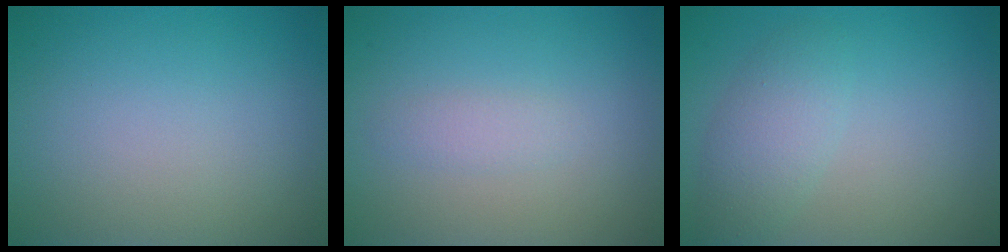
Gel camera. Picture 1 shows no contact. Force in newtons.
{"total": 1.1, "press": 1.1, "slide": 0.1}
{"total": 2.9, "press": 2.9, "slide": 0.2}